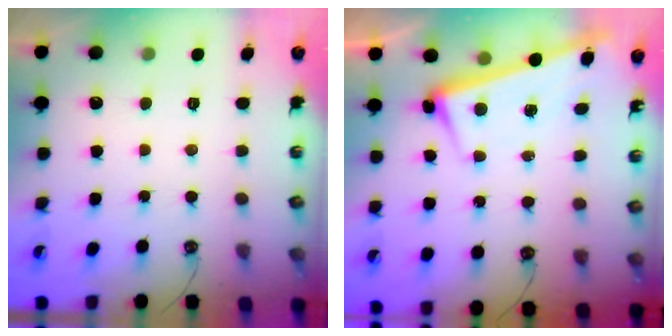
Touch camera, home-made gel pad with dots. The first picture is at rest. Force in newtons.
{"total": 2.5, "press": 2.5, "slide": 0.6}